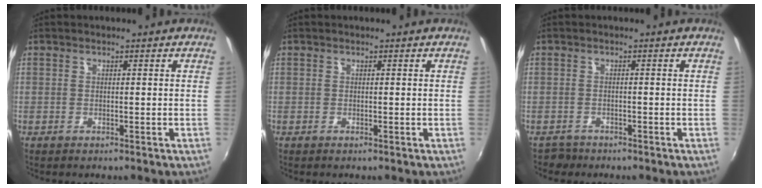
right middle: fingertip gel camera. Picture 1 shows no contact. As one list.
[{"total": 0.0}, {"total": 1.4, "force": [-1.2, 0.6, -0.2], "torque": [-0.001, 0.001, -0.023]}]